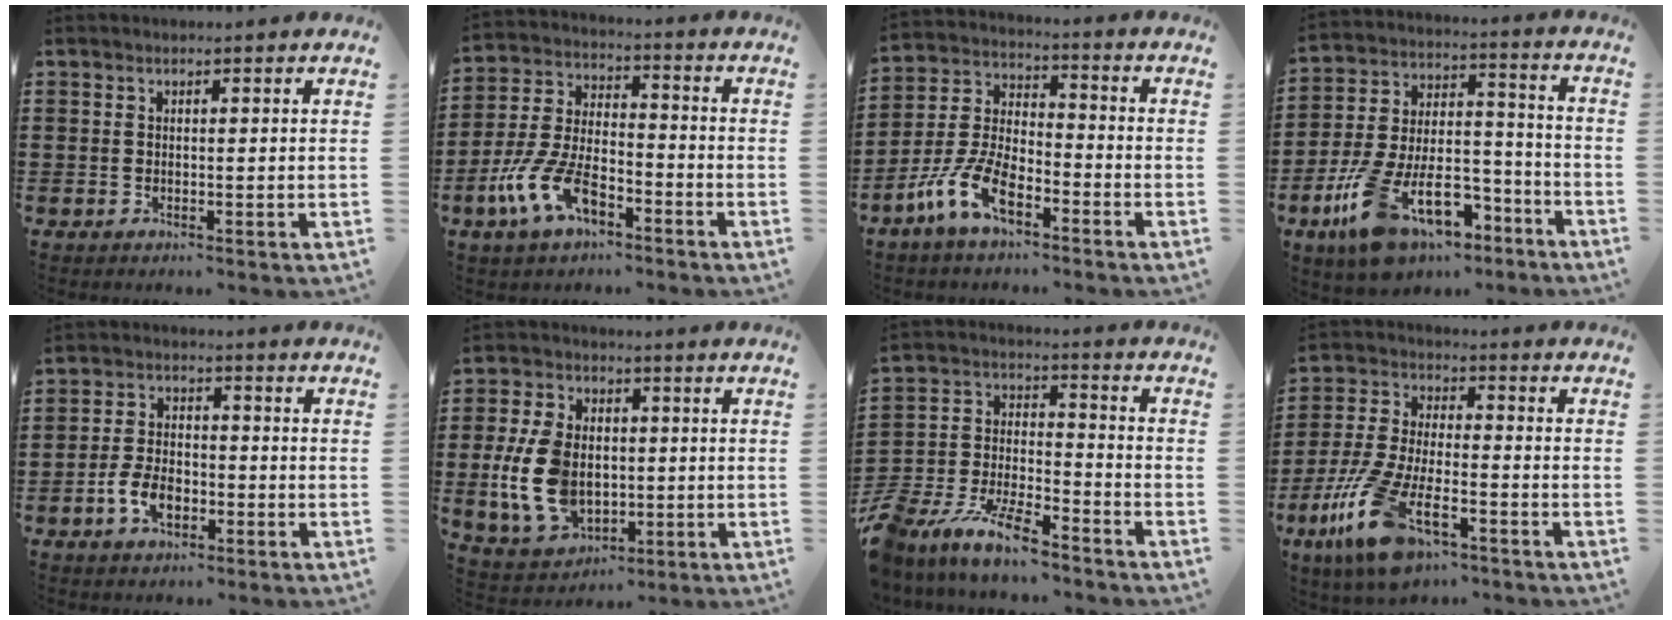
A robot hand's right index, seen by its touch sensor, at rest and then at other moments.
{"total": 9.9, "force": [-5.4, 4.3, 7.1], "torque": [-0.176, -0.002, -0.107]}
{"total": 9.0, "force": [-5.3, 3.8, 6.2], "torque": [-0.157, 0.000, -0.106]}
{"total": 13.3, "force": [-7.1, 7.4, 8.4], "torque": [-0.173, 0.024, -0.124]}
{"total": 5.5, "force": [-2.4, 3.2, 3.8], "torque": [-0.086, 0.003, -0.047]}
{"total": 11.1, "force": [-1.2, 7.7, 7.9], "torque": [-0.198, 0.007, -0.025]}
{"total": 9.4, "force": [-8.4, 2.0, 3.8], "torque": [-0.097, 0.008, -0.170]}
{"total": 13.0, "force": [-7.5, 4.3, 9.6], "torque": [-0.226, -0.001, -0.144]}